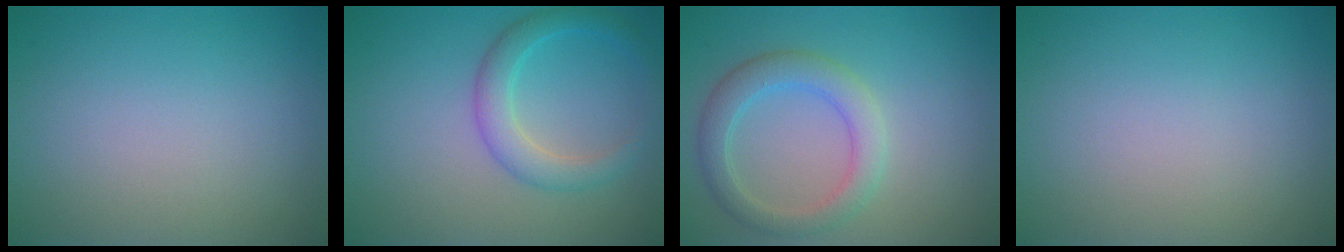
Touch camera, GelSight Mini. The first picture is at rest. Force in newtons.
{"total": 3.2, "press": 3.2, "slide": 0.2}
{"total": 3.7, "press": 3.7, "slide": 0.1}
{"total": 0.0}